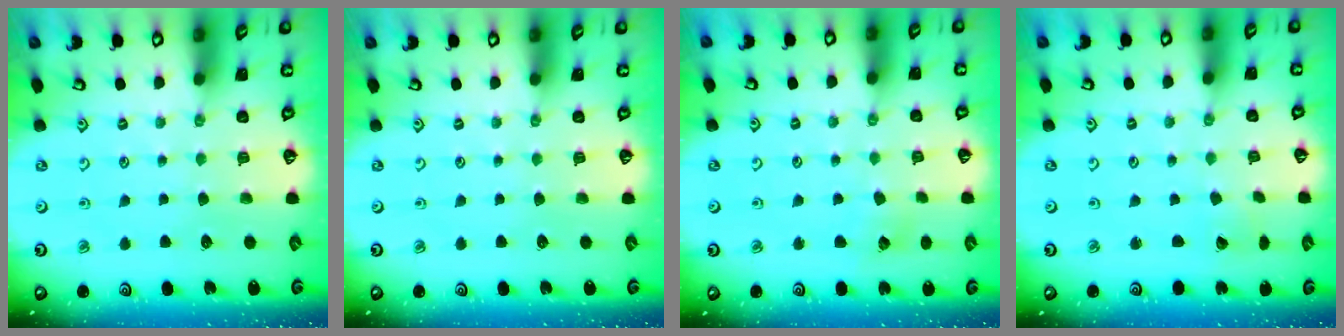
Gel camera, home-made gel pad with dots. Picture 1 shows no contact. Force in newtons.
{"total": 0.0}
{"total": 4.6, "press": 4.6, "slide": 0.5}
{"total": 2.0, "press": 2.0, "slide": 0.2}